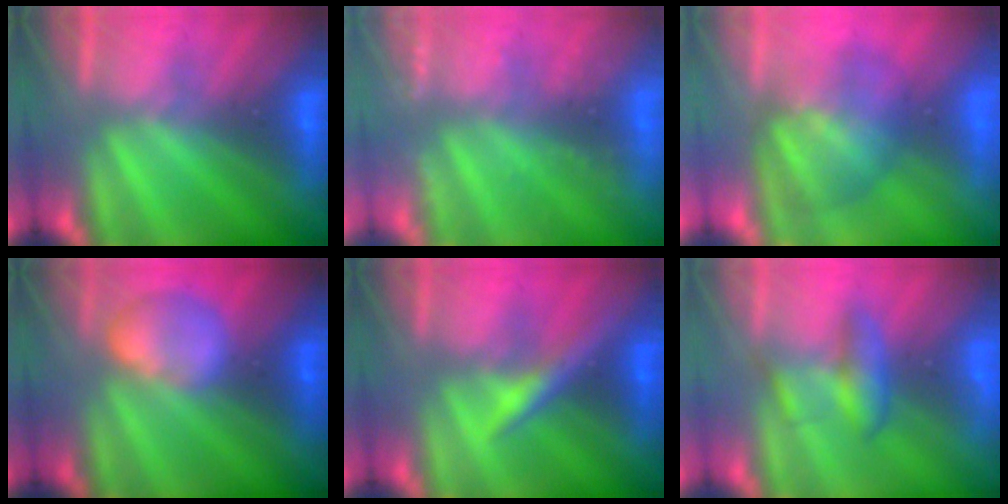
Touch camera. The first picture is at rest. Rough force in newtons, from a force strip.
{"total": 2.4}
{"total": 3.7}
{"total": 2.6}
{"total": 3.6}
{"total": 2.1}